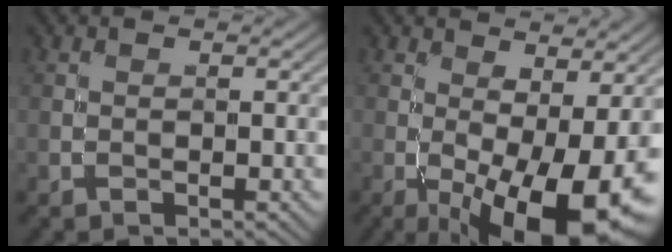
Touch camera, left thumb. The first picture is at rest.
{"total": 13.8, "force": [-4.5, 4.5, 12.3], "torque": [-0.184, -0.015, -0.060]}